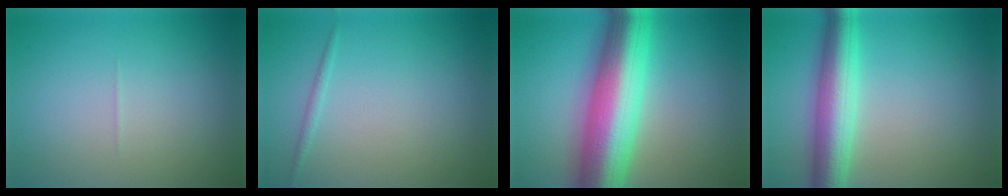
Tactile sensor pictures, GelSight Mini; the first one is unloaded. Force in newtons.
{"total": 0.7, "press": 0.7, "slide": 0.0}
{"total": 13.1, "press": 13.1, "slide": 0.1}
{"total": 6.5, "press": 6.5, "slide": 0.0}